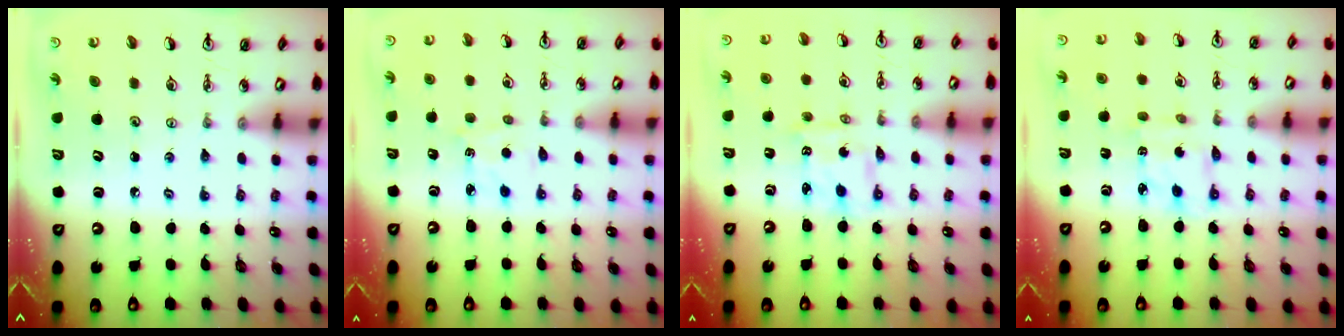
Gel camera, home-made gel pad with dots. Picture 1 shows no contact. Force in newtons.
{"total": 4.4, "press": 4.3, "slide": 0.5}
{"total": 2.7, "press": 2.7, "slide": 0.2}
{"total": 2.9, "press": 2.9, "slide": 0.2}